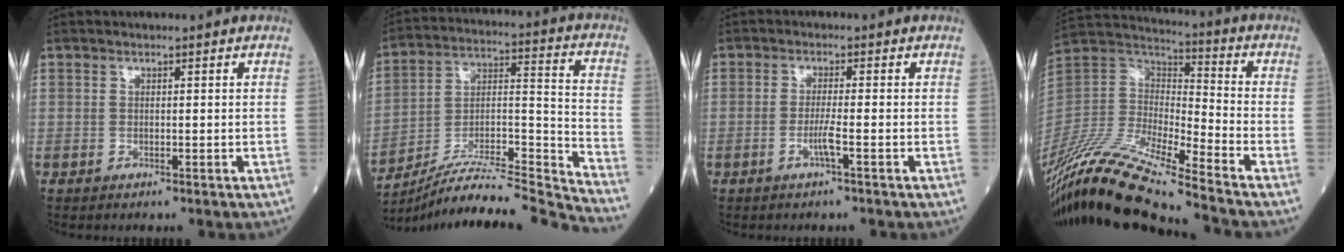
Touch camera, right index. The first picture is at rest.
{"total": 23.4, "force": [-22.3, -1.8, 6.9], "torque": [-0.111, 0.007, -0.353]}
{"total": 2.4, "force": [-1.1, -0.4, 2.1], "torque": [-0.043, -0.003, -0.024]}
{"total": 21.3, "force": [-17.7, 0.4, 11.9], "torque": [-0.269, -0.021, -0.340]}